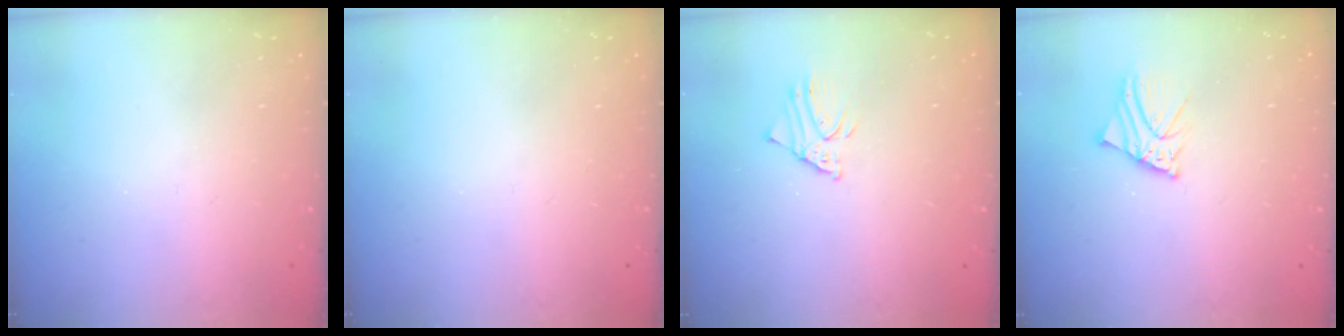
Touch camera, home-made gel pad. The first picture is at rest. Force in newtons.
{"total": 0.0}
{"total": 2.5, "press": 2.5, "slide": 0.2}
{"total": 2.7, "press": 2.7, "slide": 0.4}